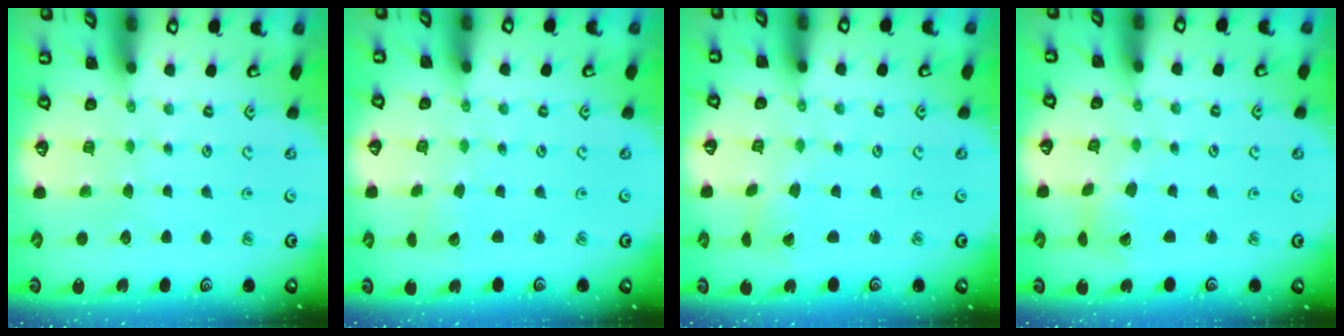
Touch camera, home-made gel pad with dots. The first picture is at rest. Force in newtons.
{"total": 1.7, "press": 1.7, "slide": 0.1}
{"total": 1.1, "press": 1.0, "slide": 0.4}
{"total": 2.0, "press": 2.0, "slide": 0.3}